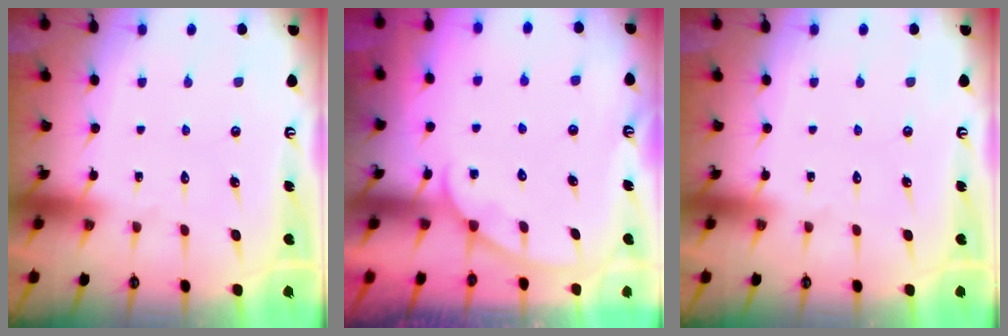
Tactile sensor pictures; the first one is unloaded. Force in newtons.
{"total": 2.4, "press": 2.4, "slide": 0.3}
{"total": 0.0}